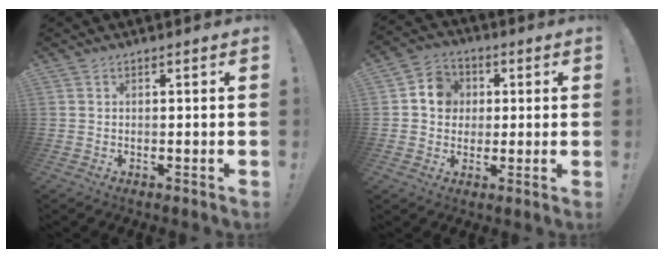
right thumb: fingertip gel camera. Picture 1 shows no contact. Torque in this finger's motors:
{"motor_torque": [0.40, 0.23, 0.43, -0.47, 0.00]}